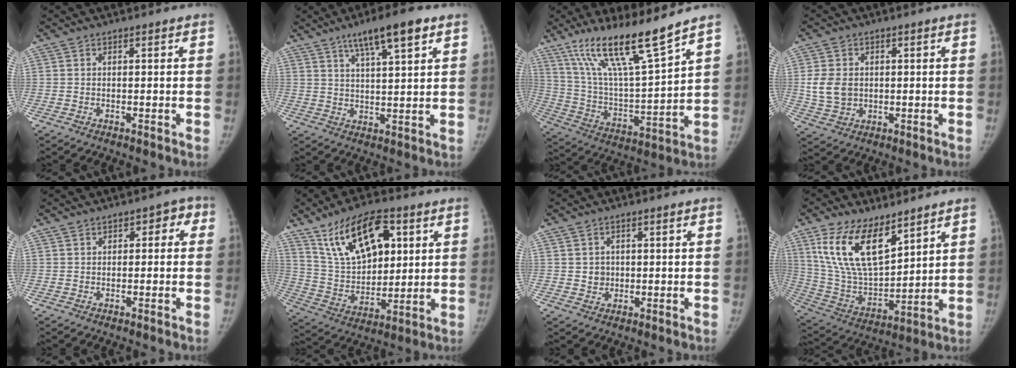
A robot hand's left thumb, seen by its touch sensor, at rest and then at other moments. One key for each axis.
{"total": 9.8, "fx": 5.9, "fy": 1.9, "fz": 7.7, "tx": -0.119, "ty": -0.018, "tz": 0.097}
{"total": 17.9, "fx": 12.9, "fy": 1.7, "fz": 12.2, "tx": -0.204, "ty": -0.068, "tz": 0.246}
{"total": 6.4, "fx": 0.3, "fy": 5.1, "fz": 3.8, "tx": -0.061, "ty": -0.002, "tz": 0.015}
{"total": 3.1, "fx": 0.7, "fy": 2.1, "fz": 2.2, "tx": -0.005, "ty": 0.011, "tz": 0.003}
{"total": 18.1, "fx": 8.2, "fy": 9.9, "fz": 12.7, "tx": -0.175, "ty": -0.024, "tz": 0.158}
{"total": 2.5, "fx": 0.1, "fy": 2.4, "fz": 0.8, "tx": 0.000, "ty": 0.002, "tz": 0.006}
{"total": 17.2, "fx": 9.9, "fy": 8.0, "fz": 11.5, "tx": -0.188, "ty": -0.050, "tz": 0.206}